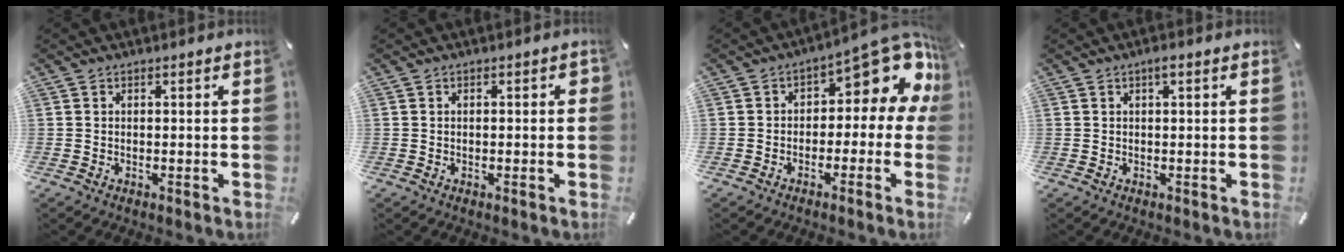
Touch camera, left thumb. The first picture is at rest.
{"total": 1.3, "force": [-0.3, 0.7, 1.1], "torque": [-0.018, 0.004, -0.007]}
{"total": 11.9, "force": [6.4, 5.5, 8.5], "torque": [-0.099, -0.058, 0.102]}
{"total": 1.2, "force": [0.2, 0.2, 1.2], "torque": [-0.021, 0.001, 0.004]}